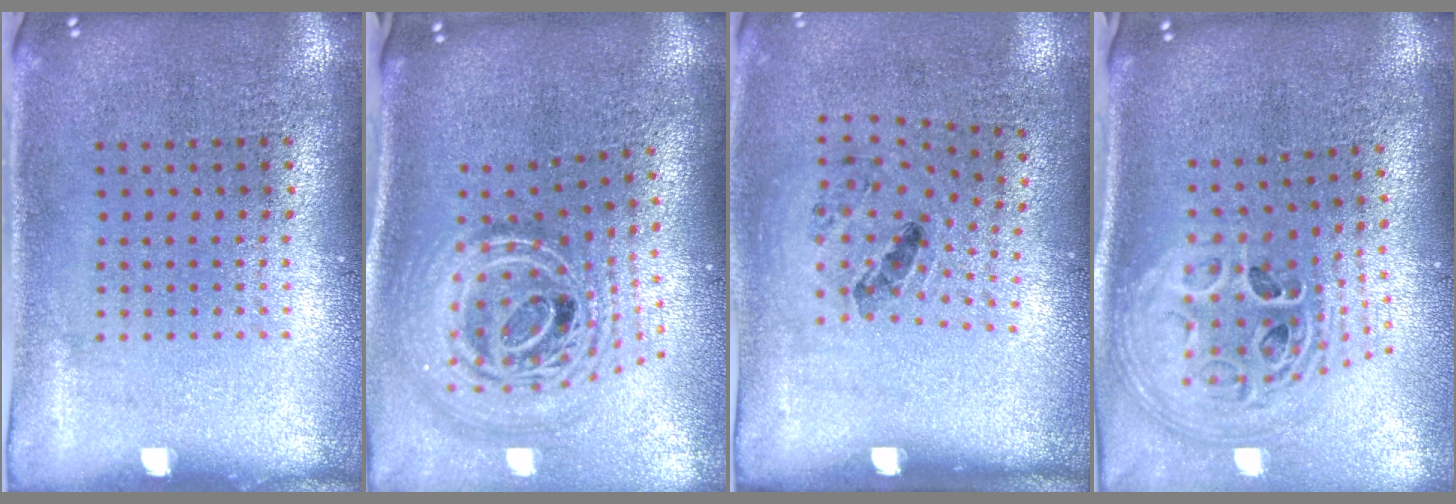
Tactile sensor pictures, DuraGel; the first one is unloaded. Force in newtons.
{"total": 2.9, "press": 2.0, "slide": 2.1}
{"total": 1.2, "press": 0.7, "slide": 0.9}
{"total": 3.0, "press": 2.0, "slide": 2.2}